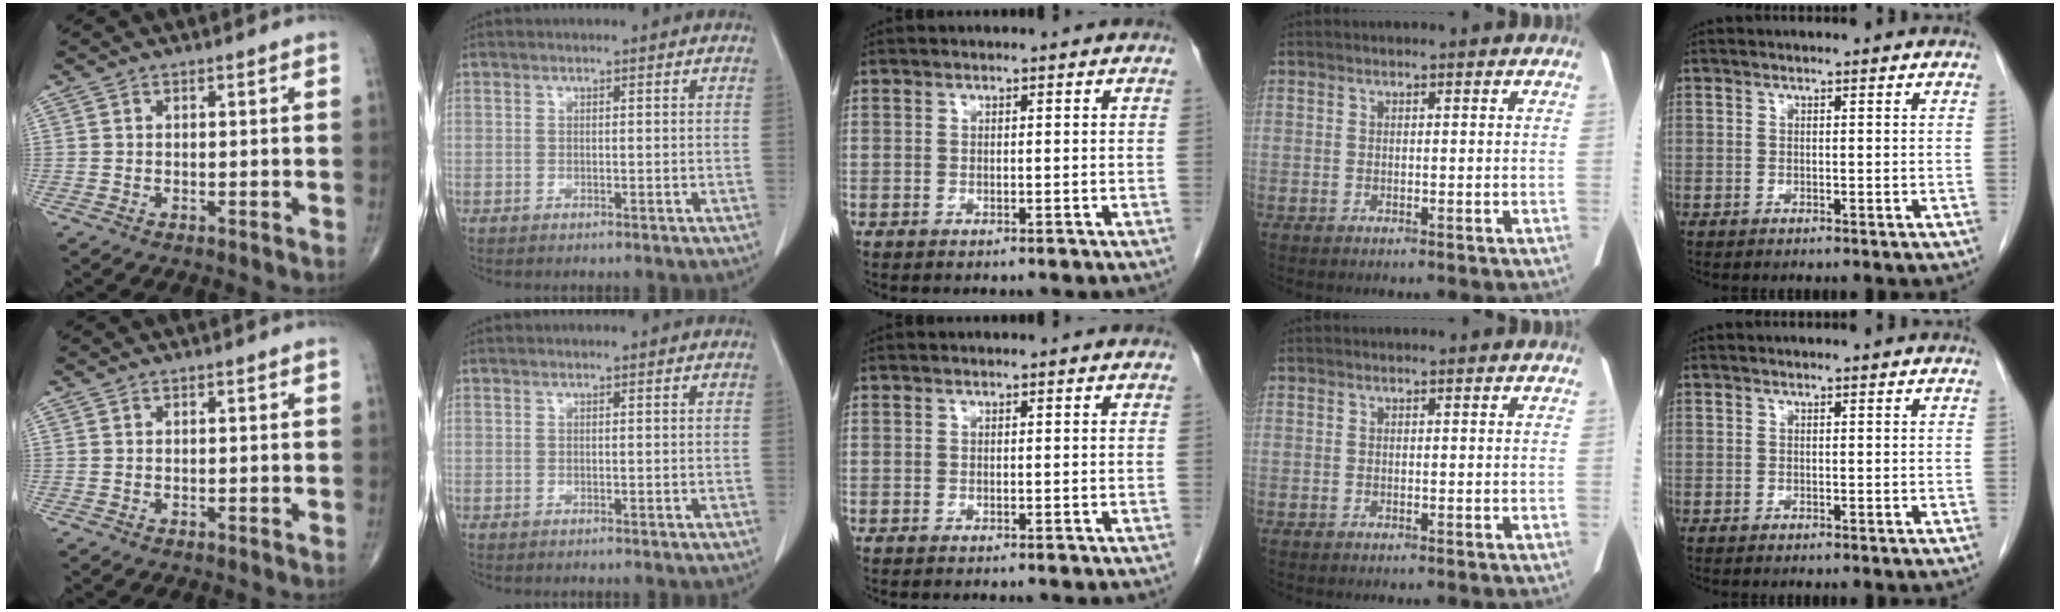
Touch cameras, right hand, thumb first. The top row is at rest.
{}